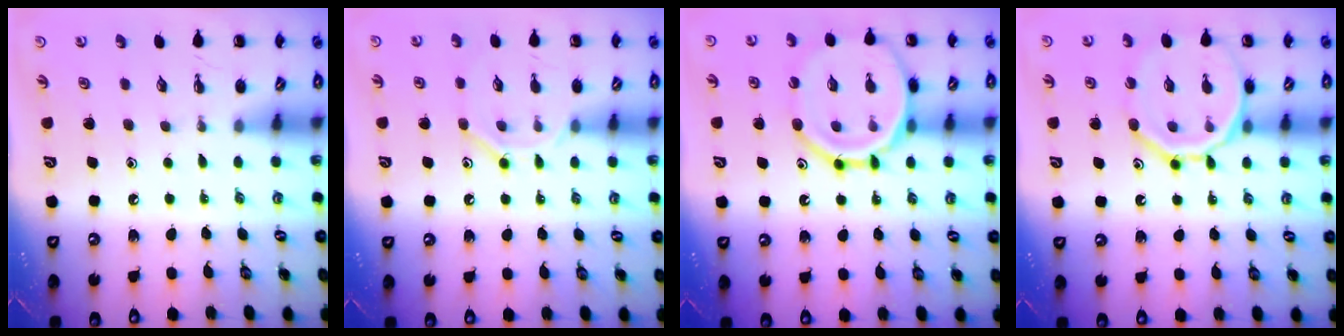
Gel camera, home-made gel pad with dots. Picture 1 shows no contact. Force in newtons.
{"total": 9.6, "press": 9.6, "slide": 0.5}
{"total": 17.5, "press": 17.4, "slide": 2.5}
{"total": 15.7, "press": 15.7, "slide": 1.3}